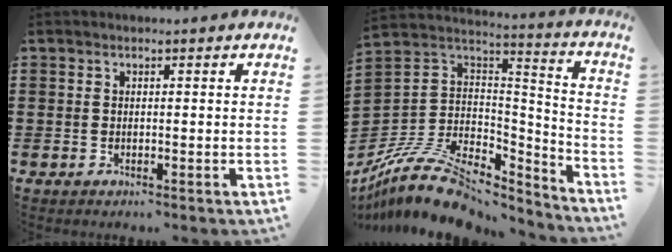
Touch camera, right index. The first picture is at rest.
{"total": 11.9, "force": [-8.5, 5.6, 6.1], "torque": [-0.133, 0.021, -0.159]}